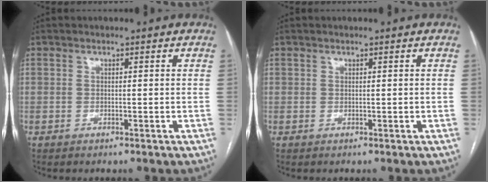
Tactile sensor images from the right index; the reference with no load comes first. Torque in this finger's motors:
{"motor_torque": [0.14, 0.11, -0.02, 0.00]}